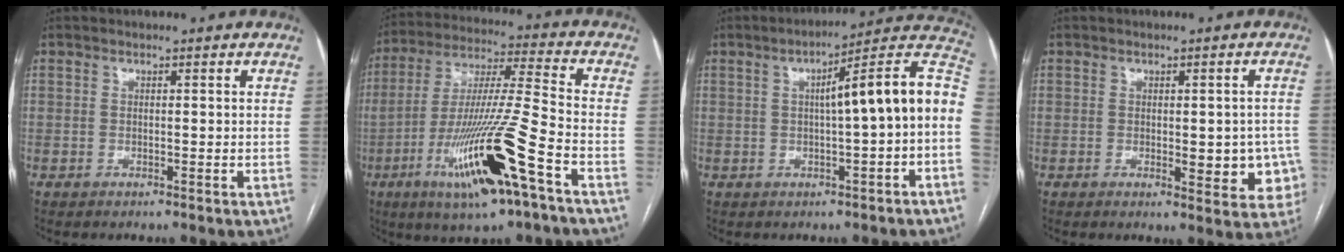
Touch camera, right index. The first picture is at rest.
{"total": 18.7, "force": [-7.9, 0.5, 16.9], "torque": [-0.340, -0.027, -0.141]}
{"total": 13.6, "force": [0.4, 0.6, 13.6], "torque": [-0.185, 0.041, 0.001]}
{"total": 7.1, "force": [-1.2, 3.0, 6.3], "torque": [-0.057, 0.006, -0.008]}